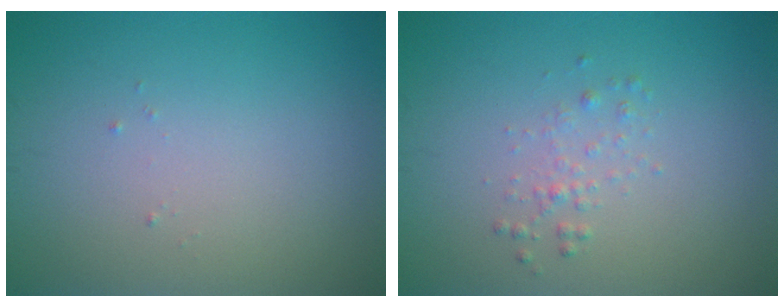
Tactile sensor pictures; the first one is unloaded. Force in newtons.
{"total": 1.1, "press": 1.1, "slide": 0.0}